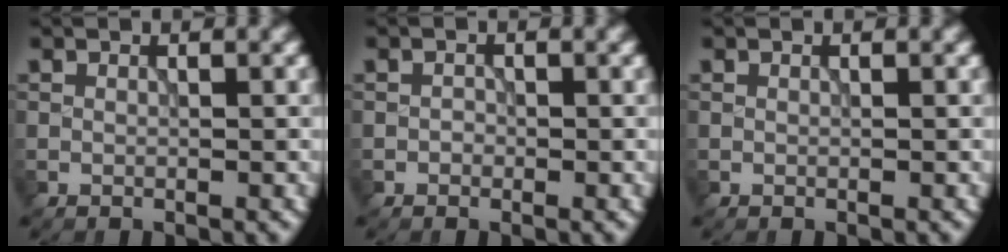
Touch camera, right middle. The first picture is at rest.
{"total": 0.6, "force": [-0.3, 0.5, 0.2], "torque": [0.000, -0.002, -0.006]}
{"total": 0.0}